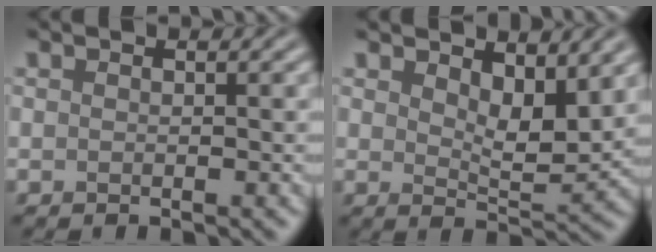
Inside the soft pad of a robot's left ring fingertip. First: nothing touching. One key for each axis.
{"total": 4.5, "fx": 2.4, "fy": 1.9, "fz": 3.3, "tx": -0.055, "ty": -0.009, "tz": 0.039}